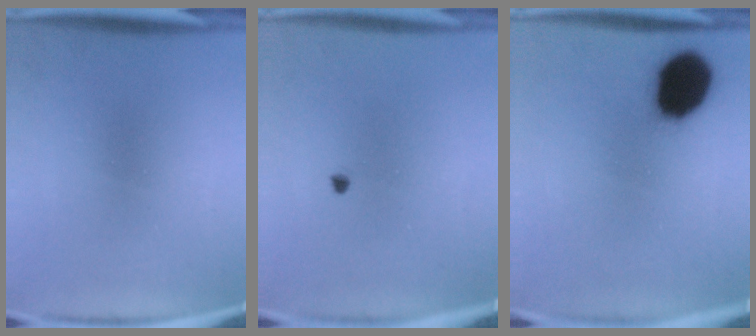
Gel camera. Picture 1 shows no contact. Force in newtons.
{"total": 0.7}
{"total": 17.6}